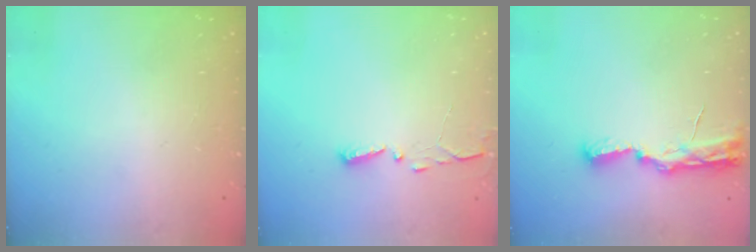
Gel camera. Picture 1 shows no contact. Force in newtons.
{"total": 3.1, "press": 3.1, "slide": 0.3}
{"total": 8.1, "press": 8.1, "slide": 0.8}